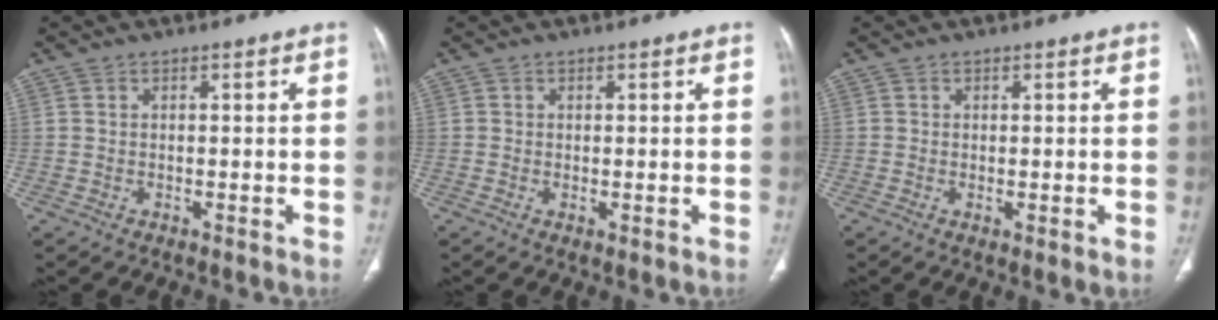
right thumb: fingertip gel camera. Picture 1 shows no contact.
{"total": 0.8, "force": [-0.1, 0.4, 0.7], "torque": [-0.017, -0.005, -0.001]}
{"total": 1.5, "force": [0.0, 0.5, 1.4], "torque": [-0.028, -0.008, -0.001]}